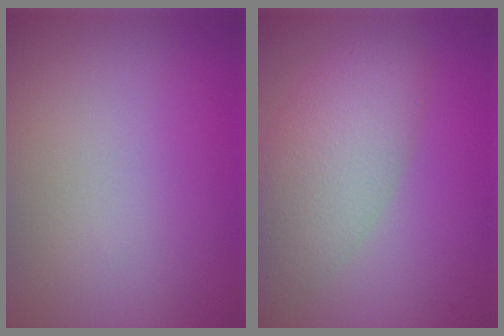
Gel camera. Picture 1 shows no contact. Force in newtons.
{"total": 6.4, "press": 6.4, "slide": 0.4}